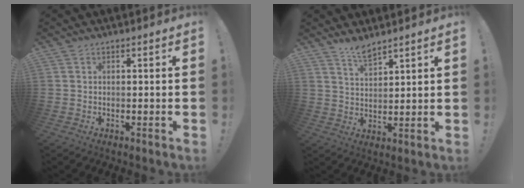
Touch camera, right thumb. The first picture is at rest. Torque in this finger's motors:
{"motor_torque": [-0.14, 1.15, 0.66, 0.31, 0.00]}